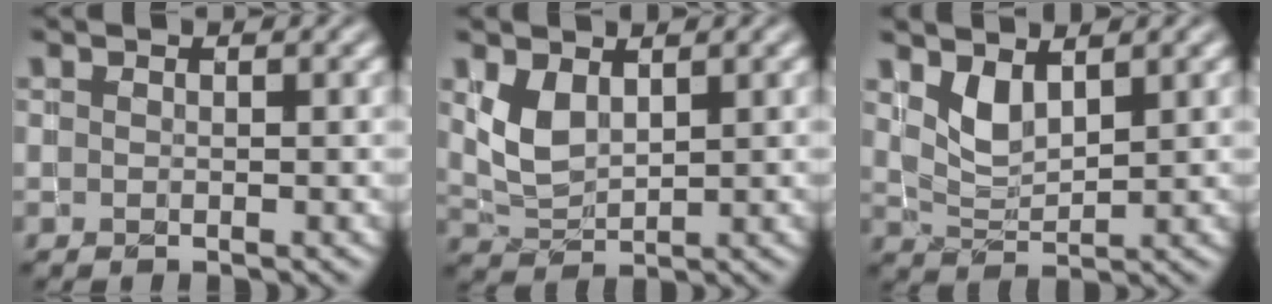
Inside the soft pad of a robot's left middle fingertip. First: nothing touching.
{"total": 2.7, "force": [1.1, 1.6, 1.9], "torque": [-0.045, -0.004, 0.029]}
{"total": 2.5, "force": [1.3, 1.1, 1.8], "torque": [-0.040, -0.011, 0.034]}